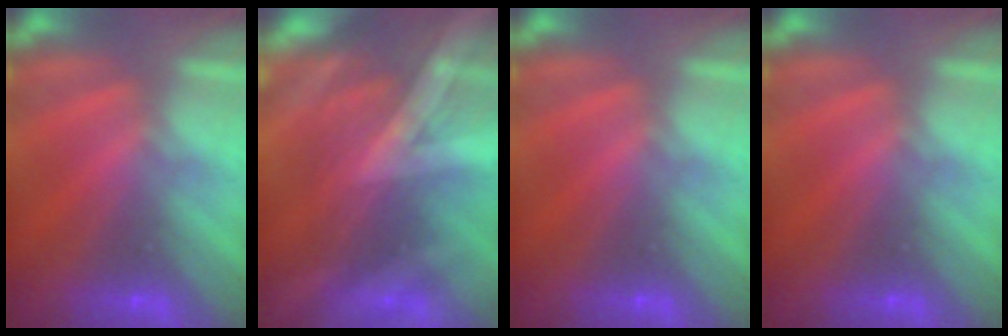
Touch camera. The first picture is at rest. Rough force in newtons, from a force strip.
{"total": 3.0}
{"total": 0.0}
{"total": 0.0}